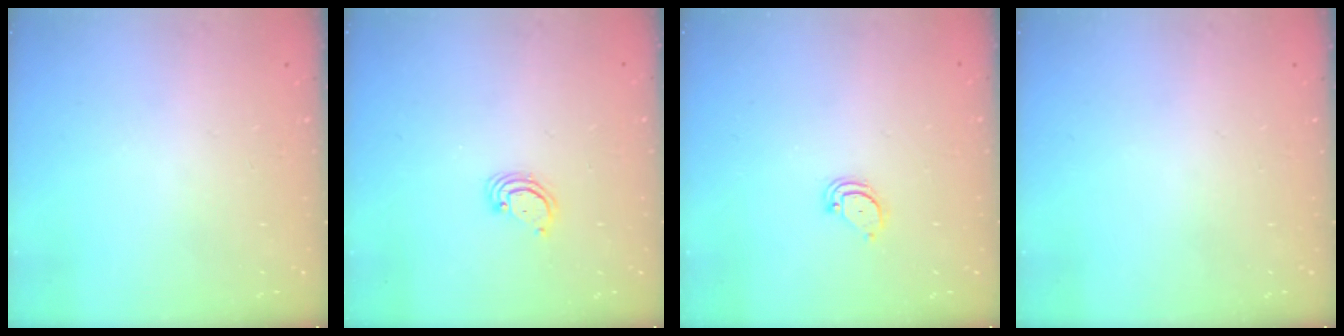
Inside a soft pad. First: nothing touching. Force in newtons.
{"total": 2.8, "press": 2.8, "slide": 0.3}
{"total": 2.6, "press": 2.6, "slide": 0.2}
{"total": 0.0}